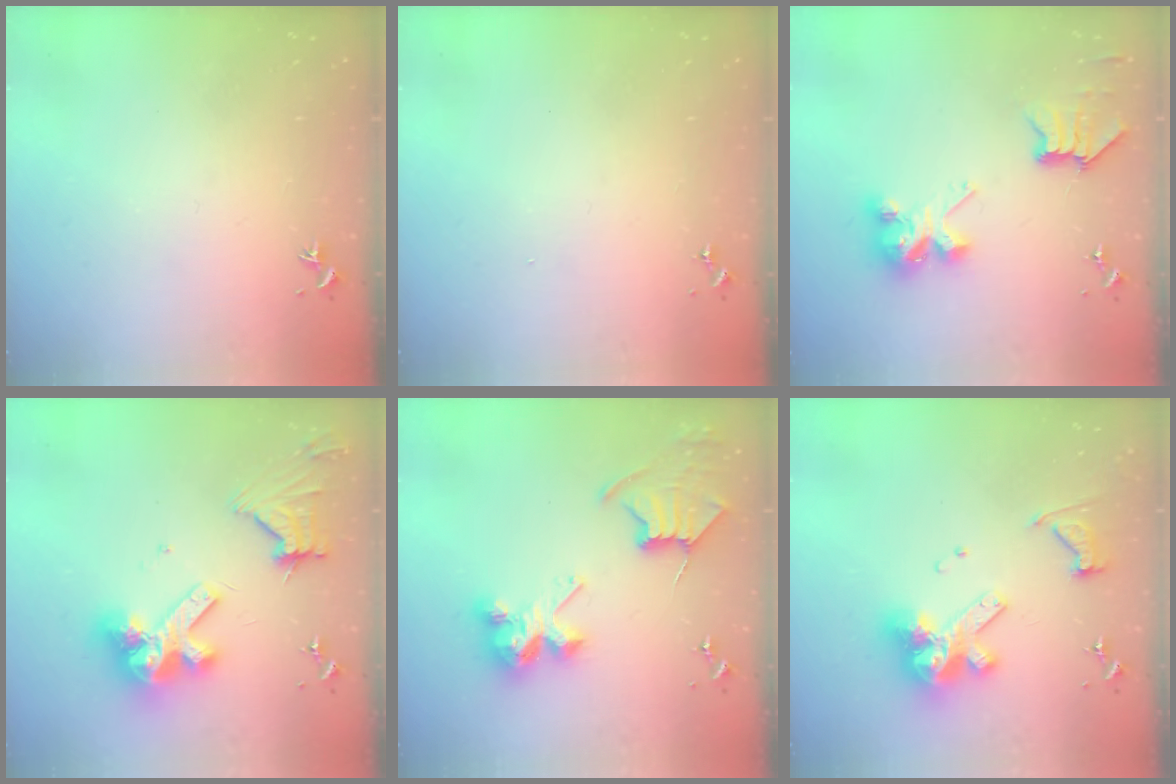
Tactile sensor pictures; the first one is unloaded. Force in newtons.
{"total": 0.0}
{"total": 7.9, "press": 7.9, "slide": 0.1}
{"total": 18.0, "press": 17.9, "slide": 2.0}
{"total": 10.9, "press": 10.8, "slide": 1.3}
{"total": 16.5, "press": 16.4, "slide": 1.6}